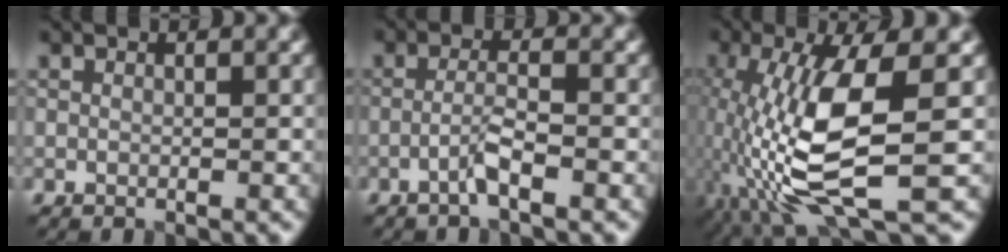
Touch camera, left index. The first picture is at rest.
{"total": 2.2, "force": [-1.2, 0.1, 1.8], "torque": [-0.037, 0.010, -0.029]}
{"total": 10.4, "force": [-2.3, 2.8, 9.7], "torque": [-0.202, -0.005, -0.043]}